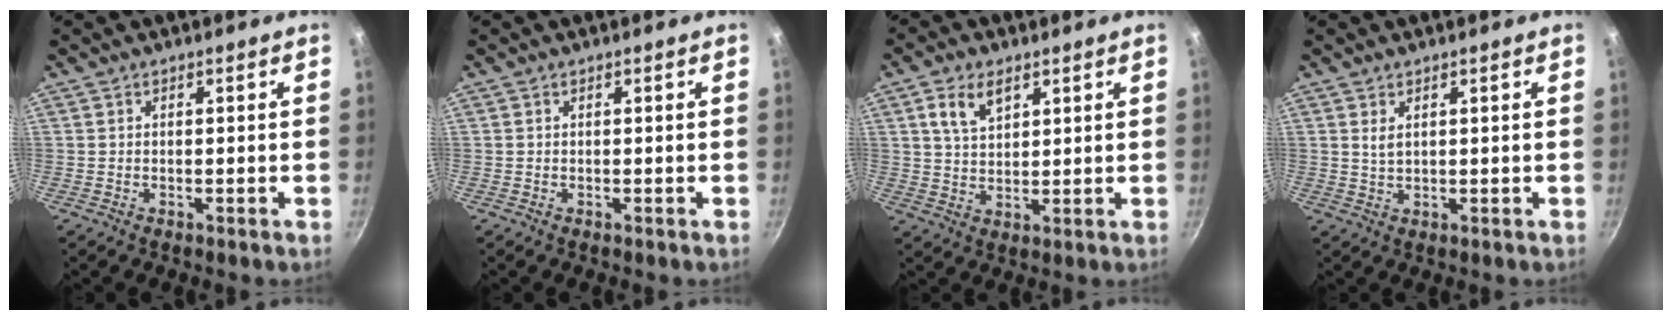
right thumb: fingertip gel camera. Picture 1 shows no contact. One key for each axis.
{"total": 0.0}
{"total": 6.8, "fx": 3.2, "fy": 4.0, "fz": 4.5, "tx": -0.071, "ty": -0.009, "tz": 0.062}
{"total": 2.1, "fx": 0.9, "fy": 1.1, "fz": 1.5, "tx": -0.027, "ty": -0.006, "tz": 0.020}